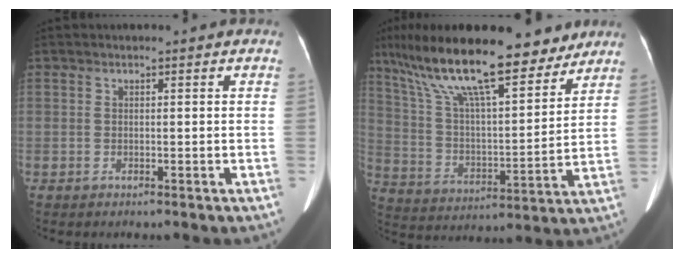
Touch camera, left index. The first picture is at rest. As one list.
[{"total": 22.3, "force": [16.6, 5.0, 14.0], "torque": [-0.254, 0.013, 0.283]}]